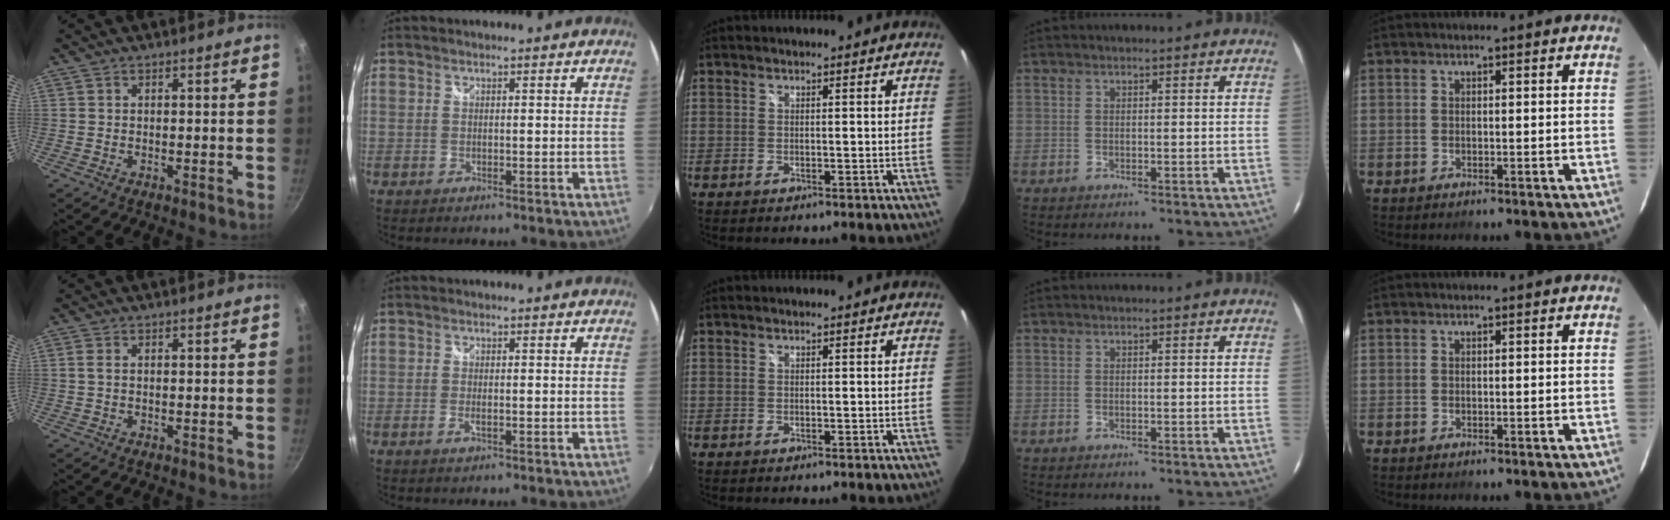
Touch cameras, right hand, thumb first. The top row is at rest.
{"thumb": {"total": 1.4, "force": [0.1, 0.8, 1.2], "torque": [-0.028, 0.003, -0.001]}, "index": {"total": 1.6, "force": [-0.6, 0.5, 1.4], "torque": [-0.028, -0.002, -0.009]}}